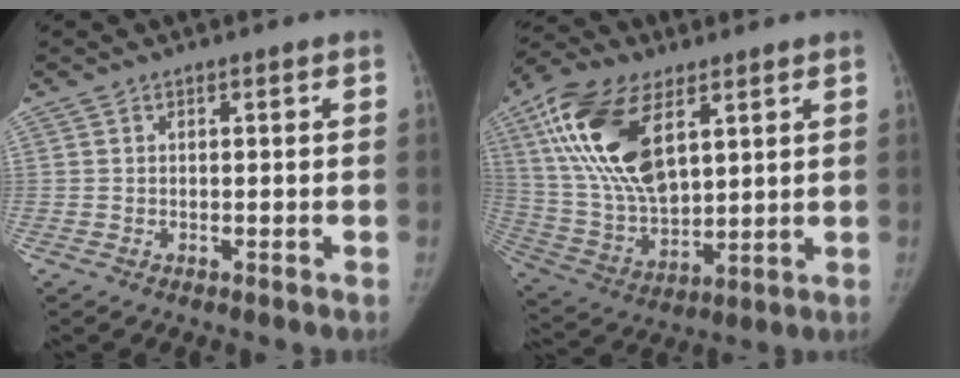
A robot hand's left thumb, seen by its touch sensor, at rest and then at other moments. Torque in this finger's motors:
{"motor_torque": [0.67, 0.70, 1.84, -0.94, 0.62]}